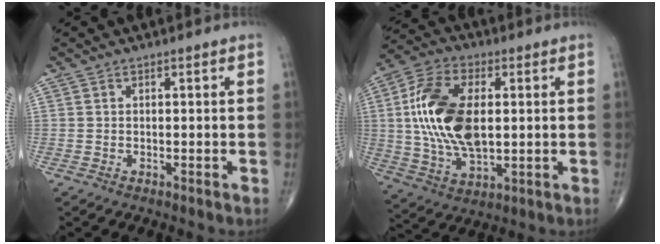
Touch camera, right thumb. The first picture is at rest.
{"total": 17.7, "force": [1.9, 9.7, 14.8], "torque": [-0.286, 0.002, 0.037]}